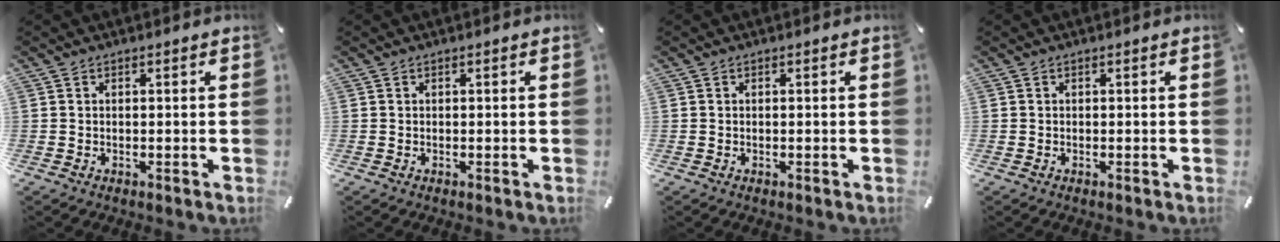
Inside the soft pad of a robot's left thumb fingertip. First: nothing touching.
{"total": 0.0}
{"total": 0.0}
{"total": 0.0}